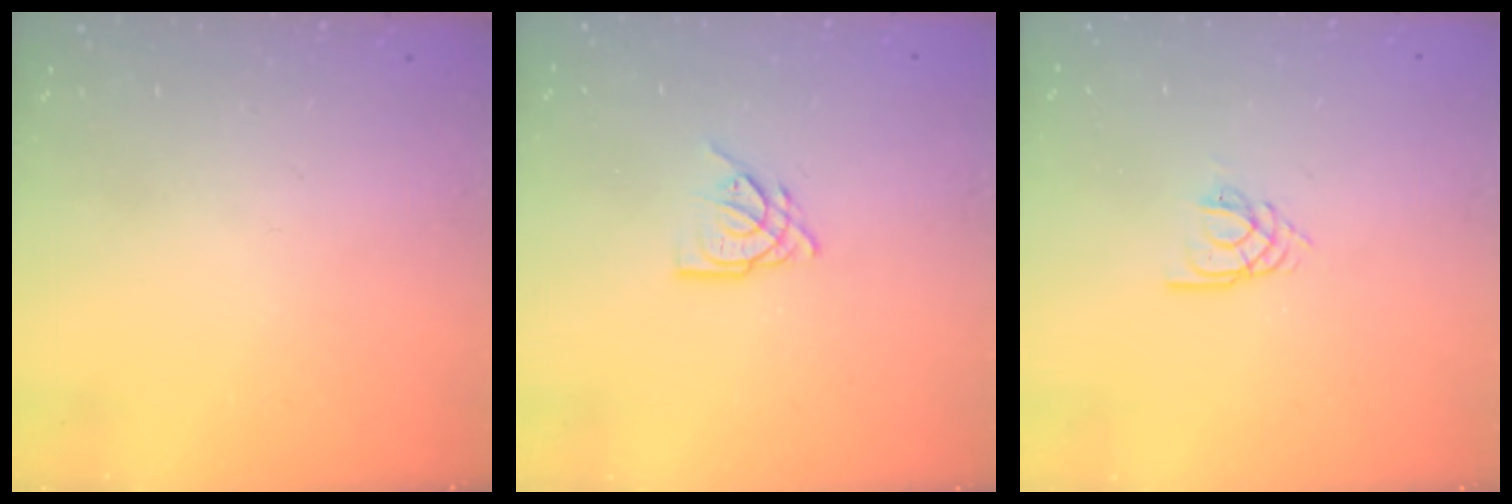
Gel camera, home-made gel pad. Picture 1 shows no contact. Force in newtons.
{"total": 7.2, "press": 7.2, "slide": 0.7}
{"total": 2.6, "press": 2.6, "slide": 0.3}